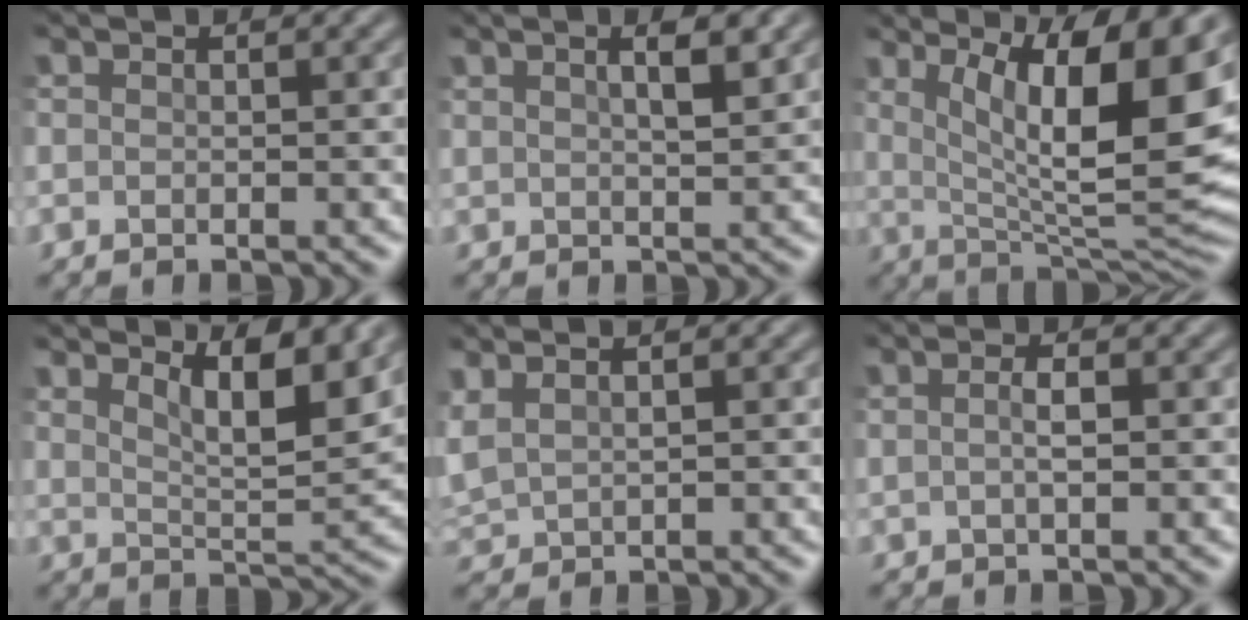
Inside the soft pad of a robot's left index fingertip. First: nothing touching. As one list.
[{"total": 3.1, "force": [1.5, 0.9, 2.5], "torque": [-0.025, 0.007, 0.012]}, {"total": 13.9, "force": [4.0, 4.1, 12.6], "torque": [-0.182, -0.011, 0.066]}, {"total": 6.4, "force": [4.2, 1.6, 4.6], "torque": [-0.073, -0.002, 0.065]}, {"total": 2.3, "force": [1.3, 1.0, 1.6], "torque": [-0.055, 0.011, 0.034]}, {"total": 1.4, "force": [-0.1, 0.3, 1.3], "torque": [-0.028, 0.000, -0.002]}]